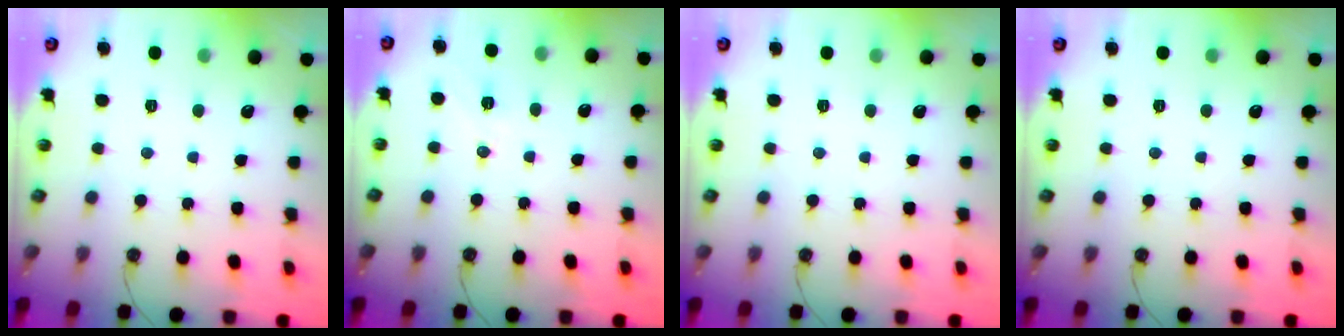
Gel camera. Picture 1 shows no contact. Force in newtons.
{"total": 7.1, "press": 6.0, "slide": 3.7}
{"total": 0.0}
{"total": 0.0}